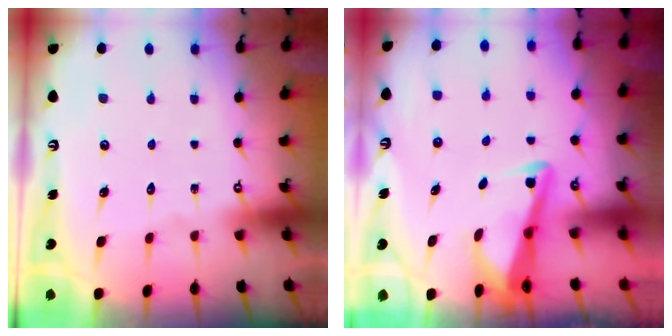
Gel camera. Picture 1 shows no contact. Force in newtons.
{"total": 3.4, "press": 3.4, "slide": 0.3}